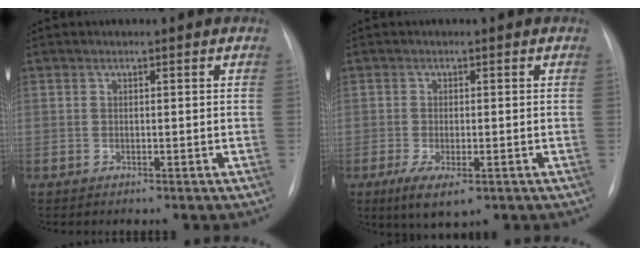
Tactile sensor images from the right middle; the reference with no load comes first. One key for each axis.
{"total": 5.4, "fx": -2.7, "fy": 1.7, "fz": 4.3, "tx": -0.081, "ty": -0.016, "tz": -0.038}